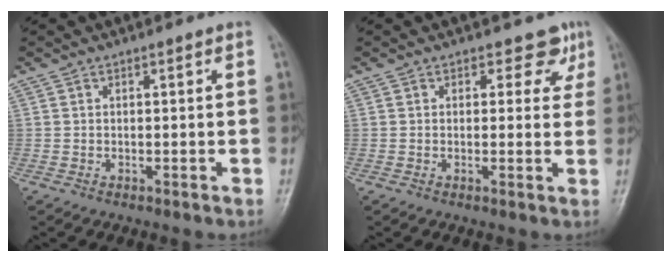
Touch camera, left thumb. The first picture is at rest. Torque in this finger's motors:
{"motor_torque": [0.01, 0.06, -0.09, -0.10, 0.01]}